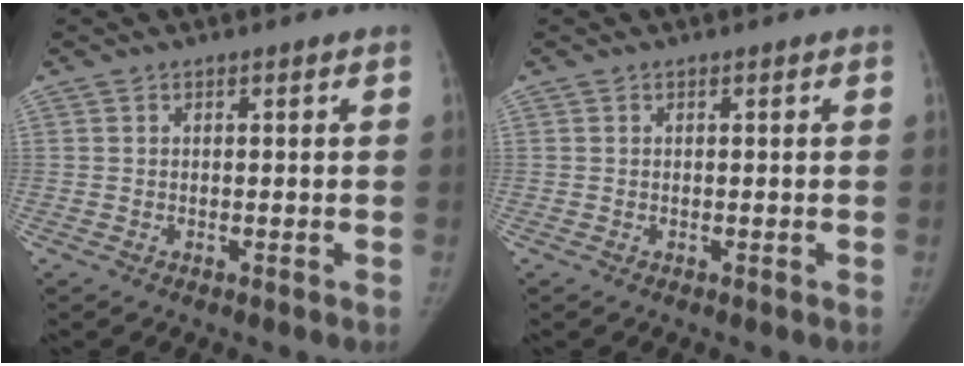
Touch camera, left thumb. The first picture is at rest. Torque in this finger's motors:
{"motor_torque": [0.04, 0.05, 0.23, -0.01, 0.03]}